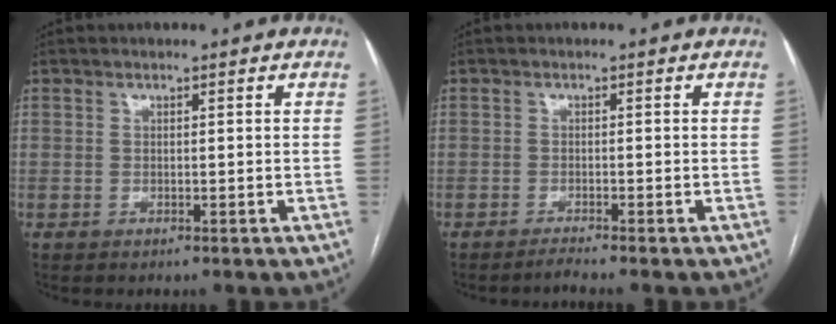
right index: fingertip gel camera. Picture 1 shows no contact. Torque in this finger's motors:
{"motor_torque": [-0.21, -0.19, -0.03, 0.01]}